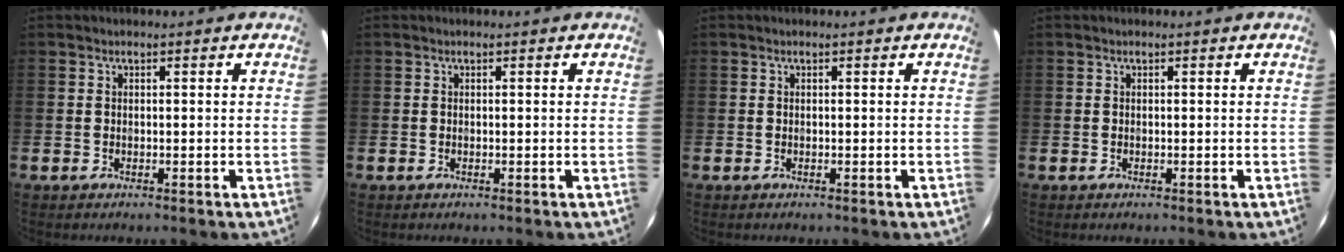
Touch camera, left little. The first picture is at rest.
{"total": 0.0}
{"total": 0.0}
{"total": 0.0}